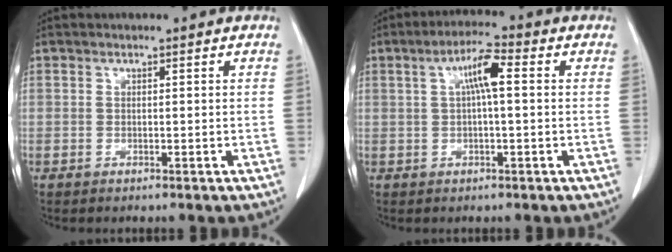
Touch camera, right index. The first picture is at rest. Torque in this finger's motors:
{"motor_torque": [0.52, -0.05, 0.27, 0.11]}